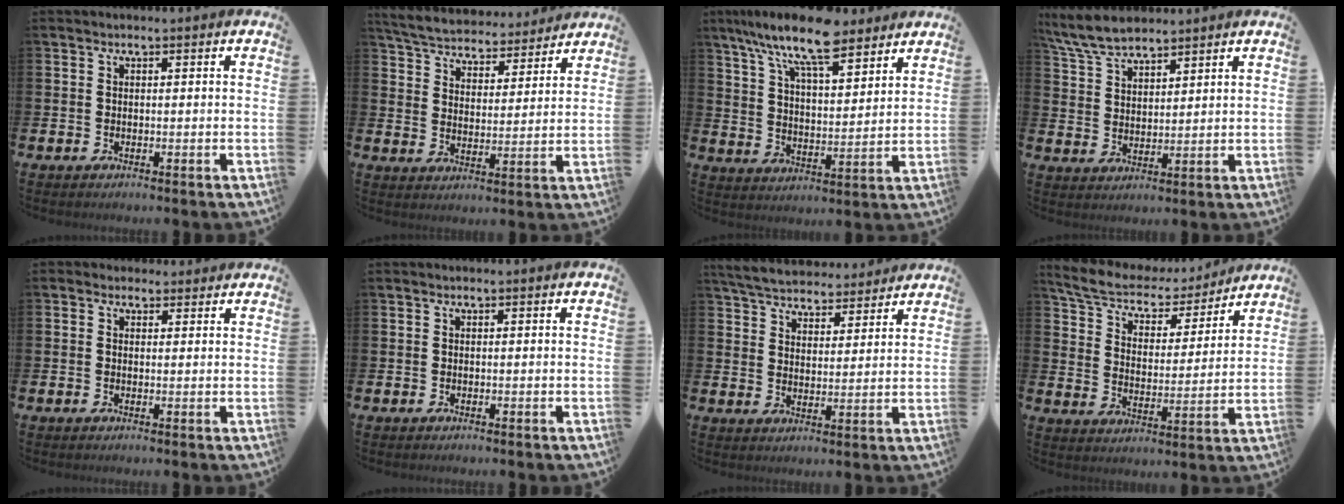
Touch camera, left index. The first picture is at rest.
{"total": 5.8, "force": [5.6, 1.3, 0.5], "torque": [-0.042, -0.040, 0.099]}
{"total": 11.2, "force": [9.4, 2.9, 5.4], "torque": [-0.116, -0.042, 0.165]}
{"total": 6.5, "force": [6.1, 1.6, 1.8], "torque": [-0.061, -0.013, 0.116]}
{"total": 1.4, "force": [1.2, 0.7, -0.1], "torque": [0.008, 0.001, 0.021]}
{"total": 0.0}
{"total": 5.8, "force": [5.6, 1.3, 0.6], "torque": [-0.041, -0.030, 0.101]}
{"total": 6.5, "force": [5.9, 2.2, 1.7], "torque": [-0.069, -0.038, 0.102]}